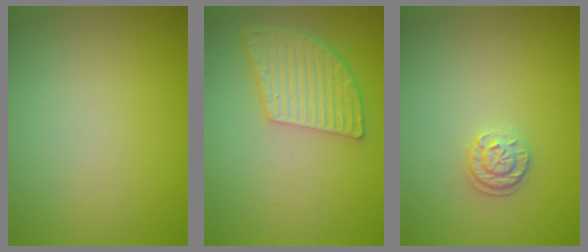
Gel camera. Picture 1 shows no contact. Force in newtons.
{"total": 5.8, "press": 4.3, "slide": 3.8}
{"total": 1.7, "press": 1.6, "slide": 0.7}